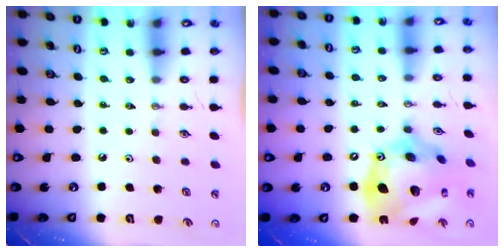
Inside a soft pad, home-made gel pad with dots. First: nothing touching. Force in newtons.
{"total": 25.3, "press": 25.2, "slide": 3.0}